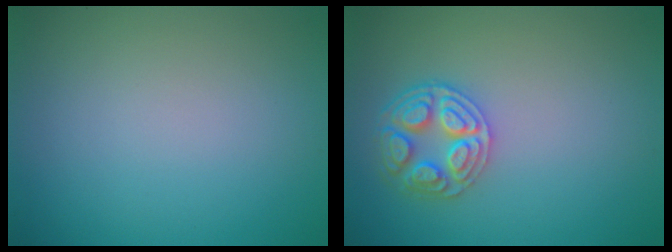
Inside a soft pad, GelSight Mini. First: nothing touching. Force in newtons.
{"total": 3.8, "press": 3.5, "slide": 1.6}